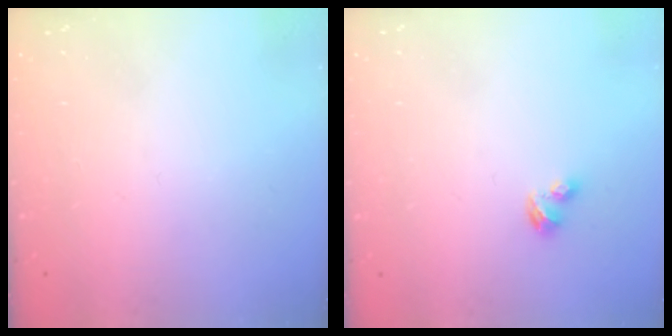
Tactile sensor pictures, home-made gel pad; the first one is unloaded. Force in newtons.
{"total": 1.9, "press": 1.8, "slide": 0.4}